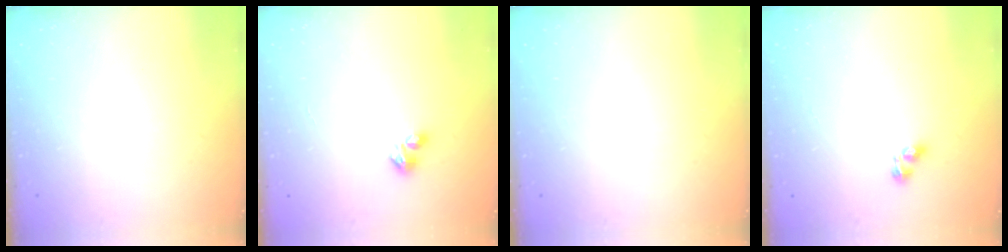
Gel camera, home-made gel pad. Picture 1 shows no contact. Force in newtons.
{"total": 3.2, "press": 3.2, "slide": 0.3}
{"total": 0.0}
{"total": 2.9, "press": 2.6, "slide": 1.1}